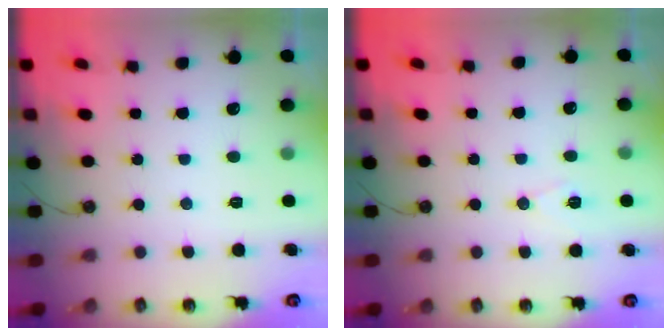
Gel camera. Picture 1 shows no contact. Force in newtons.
{"total": 6.7, "press": 5.6, "slide": 3.6}